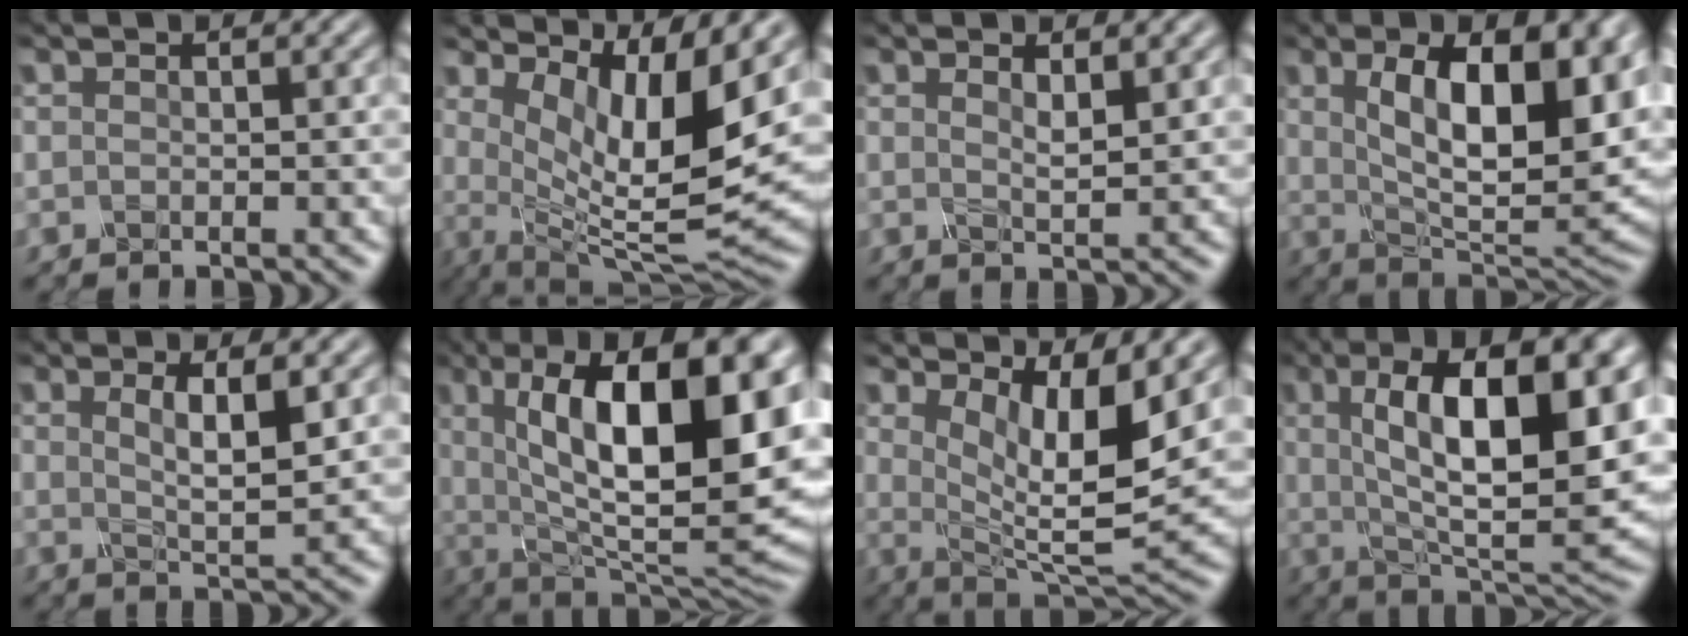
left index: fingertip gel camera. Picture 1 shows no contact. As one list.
[{"total": 9.6, "force": [3.0, 2.6, 8.7], "torque": [-0.151, -0.012, 0.066]}, {"total": 1.6, "force": [0.7, 0.3, 1.4], "torque": [-0.024, -0.005, 0.016]}, {"total": 12.3, "force": [2.4, 4.9, 11.0], "torque": [-0.161, -0.006, 0.044]}, {"total": 3.3, "force": [0.8, 0.7, 3.1], "torque": [-0.057, -0.008, 0.021]}, {"total": 15.6, "force": [3.2, 6.0, 14.0], "torque": [-0.199, -0.001, 0.050]}, {"total": 7.8, "force": [2.9, 2.1, 6.9], "torque": [-0.119, -0.012, 0.064]}, {"total": 13.4, "force": [2.4, 4.6, 12.3], "torque": [-0.182, -0.001, 0.036]}]